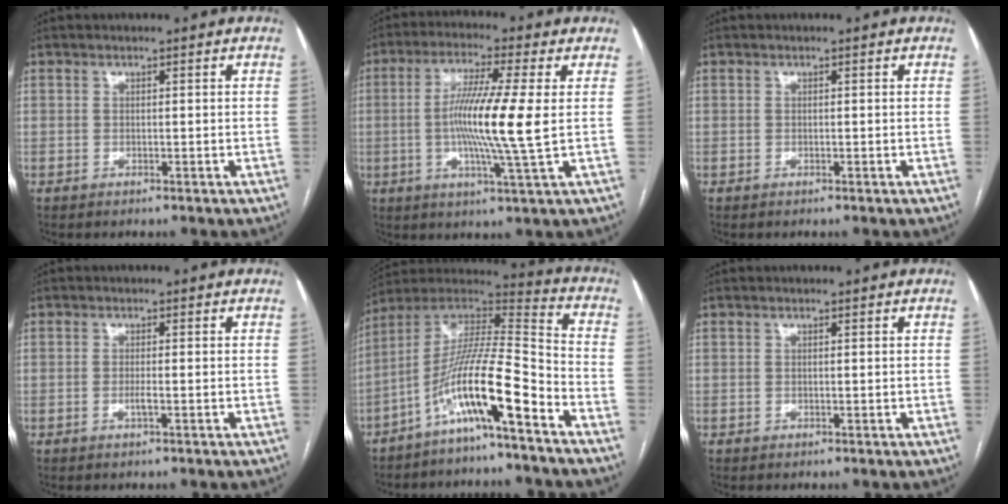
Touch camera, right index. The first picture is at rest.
{"total": 11.6, "force": [0.0, -0.9, 11.6], "torque": [-0.221, -0.011, -0.009]}
{"total": 0.0}
{"total": 1.3, "force": [-0.4, 0.0, 1.2], "torque": [-0.027, -0.003, -0.008]}
{"total": 14.4, "force": [-7.8, 0.5, 12.1], "torque": [-0.230, 0.011, -0.148]}
{"total": 0.0}